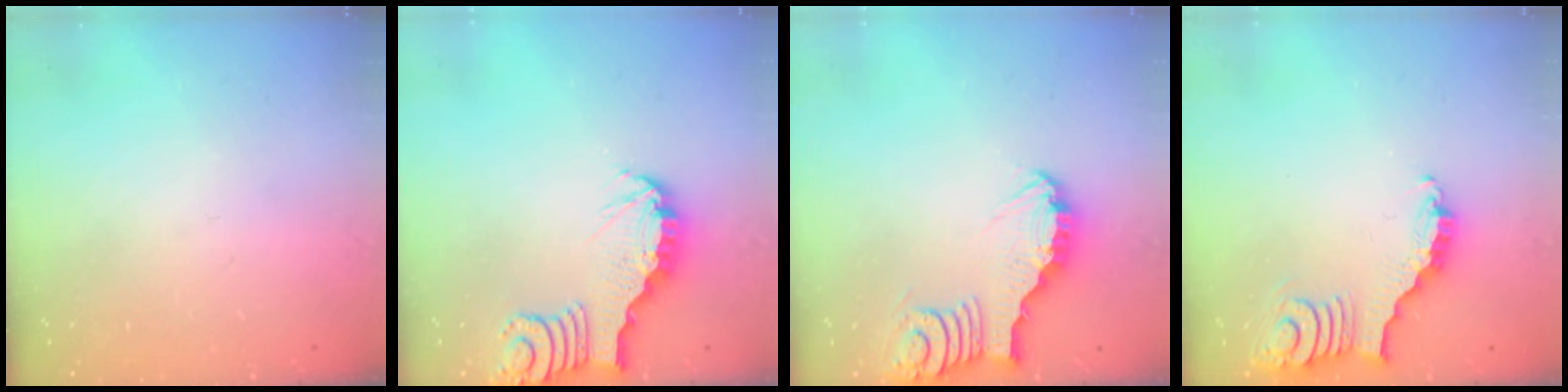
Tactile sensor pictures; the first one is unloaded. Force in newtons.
{"total": 3.4, "press": 3.4, "slide": 0.2}
{"total": 4.2, "press": 4.2, "slide": 0.4}
{"total": 3.9, "press": 3.9, "slide": 0.5}